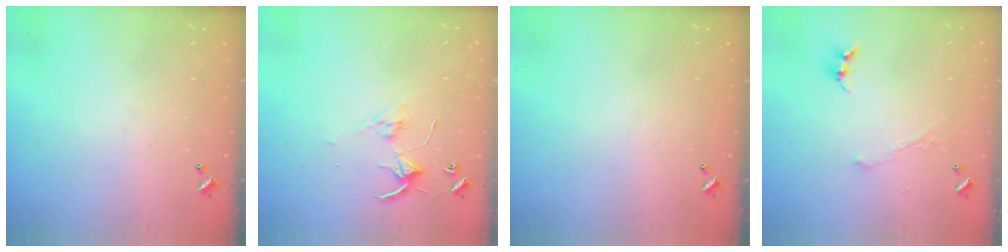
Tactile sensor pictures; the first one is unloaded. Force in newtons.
{"total": 3.6, "press": 3.6, "slide": 0.1}
{"total": 0.0}
{"total": 1.0, "press": 0.9, "slide": 0.4}